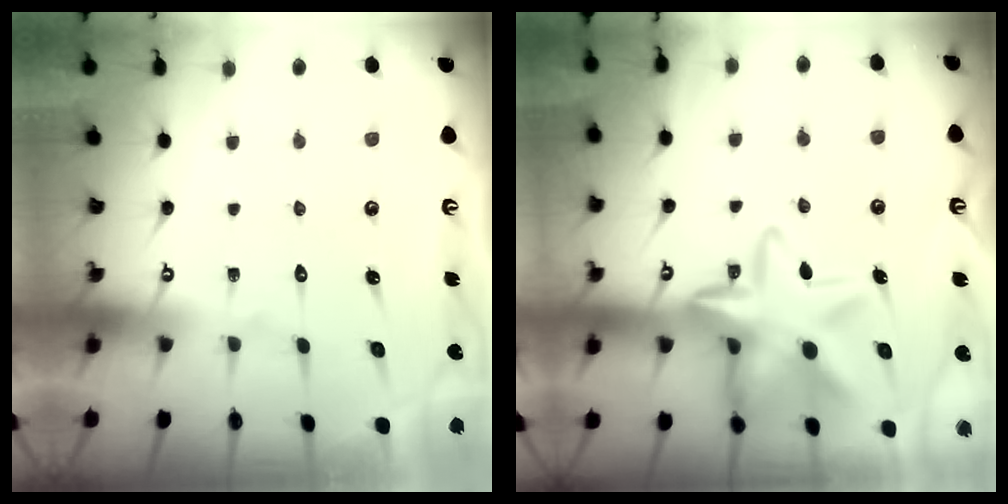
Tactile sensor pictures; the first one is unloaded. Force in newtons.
{"total": 16.4, "press": 16.3, "slide": 1.8}